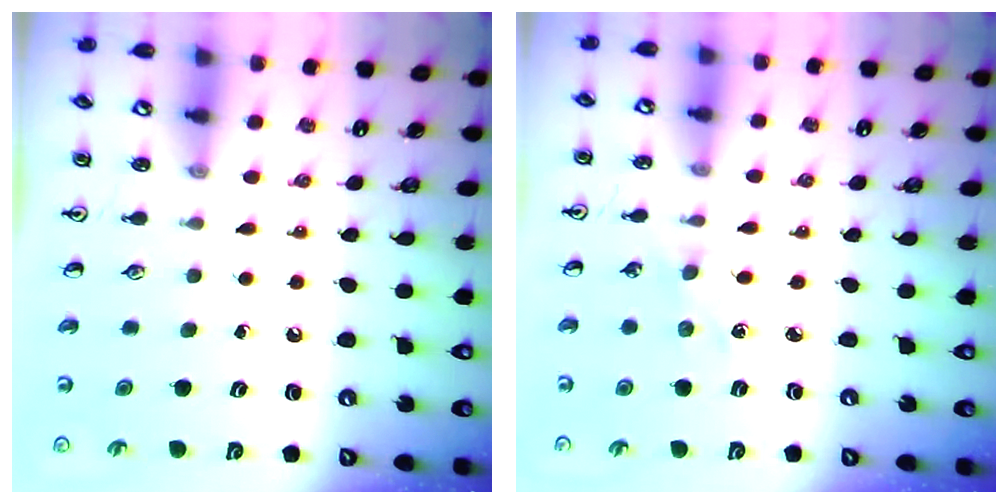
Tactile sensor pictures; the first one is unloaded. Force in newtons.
{"total": 2.8, "press": 2.8, "slide": 0.4}